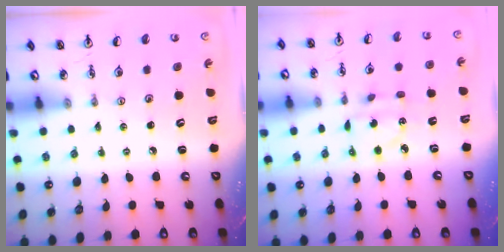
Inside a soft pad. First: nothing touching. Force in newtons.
{"total": 4.2, "press": 4.2, "slide": 0.3}